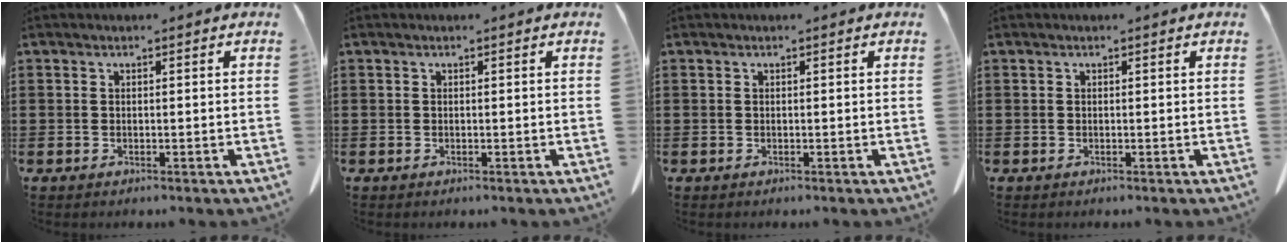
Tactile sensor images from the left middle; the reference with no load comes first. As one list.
[{"total": 0.0}, {"total": 0.0}, {"total": 0.0}]